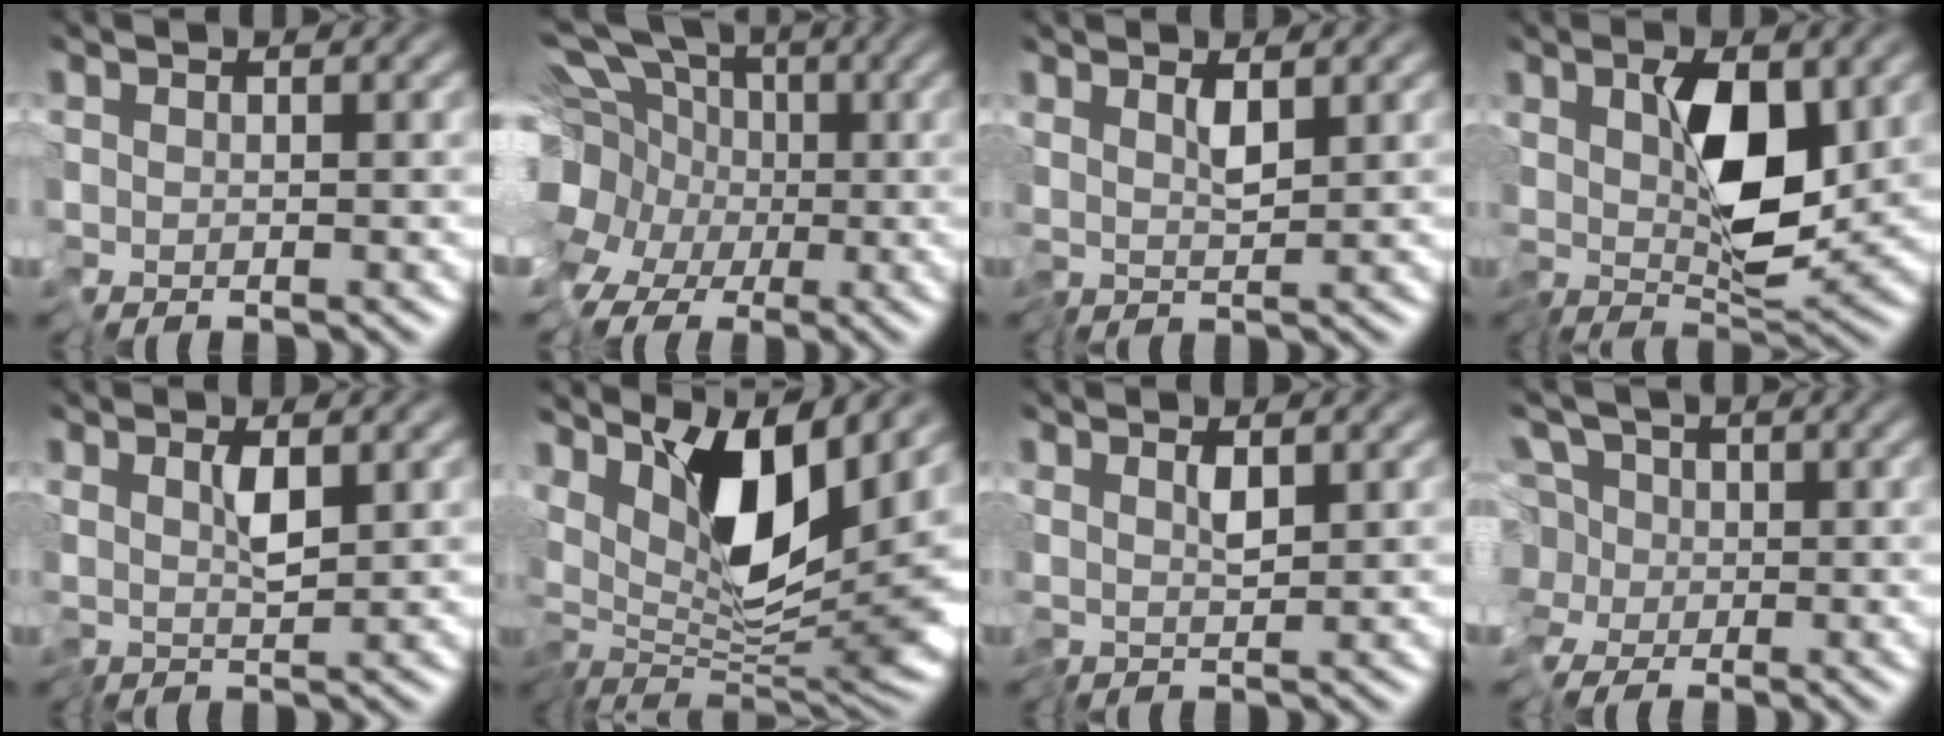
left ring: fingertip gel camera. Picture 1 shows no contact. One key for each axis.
{"total": 12.1, "fx": -2.9, "fy": 9.4, "fz": 6.9, "tx": -0.143, "ty": 0.008, "tz": -0.066}
{"total": 1.6, "fx": 0.6, "fy": -0.2, "fz": 1.5, "tx": -0.028, "ty": -0.004, "tz": 0.015}
{"total": 6.1, "fx": 1.0, "fy": 2.3, "fz": 5.5, "tx": -0.093, "ty": -0.018, "tz": 0.020}
{"total": 1.7, "fx": 0.4, "fy": -0.3, "fz": 1.7, "tx": -0.029, "ty": -0.004, "tz": 0.011}
{"total": 9.9, "fx": 3.4, "fy": 2.9, "fz": 8.9, "tx": -0.147, "ty": -0.013, "tz": 0.063}
{"total": 1.4, "fx": 0.5, "fy": -0.1, "fz": 1.3, "tx": -0.026, "ty": -0.003, "tz": 0.013}
{"total": 4.5, "fx": 0.1, "fy": 3.1, "fz": 3.3, "tx": -0.058, "ty": 0.021, "tz": -0.013}